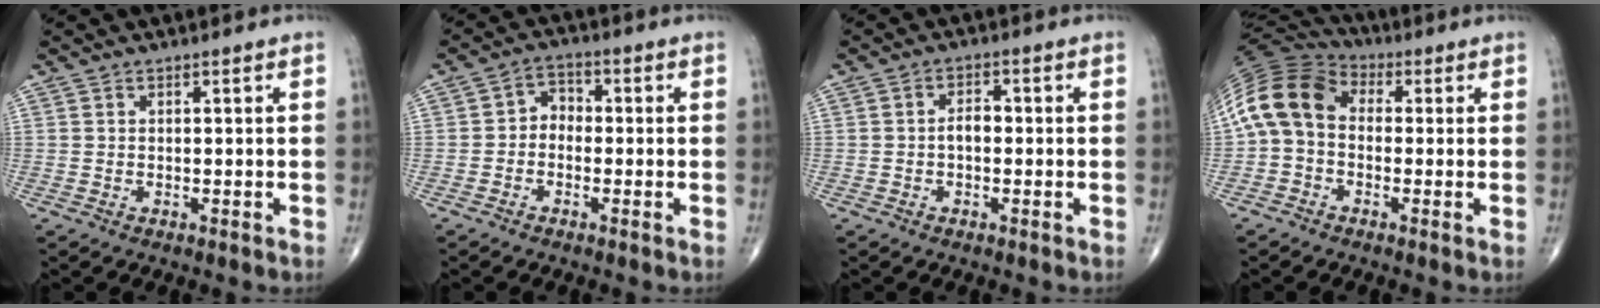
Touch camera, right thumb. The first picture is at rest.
{"total": 3.9, "force": [-0.7, 3.1, 2.2], "torque": [-0.015, 0.019, -0.028]}
{"total": 2.7, "force": [-0.4, 1.6, 2.1], "torque": [-0.026, 0.011, -0.012]}
{"total": 12.2, "force": [-0.2, 8.9, 8.4], "torque": [-0.164, 0.034, -0.021]}